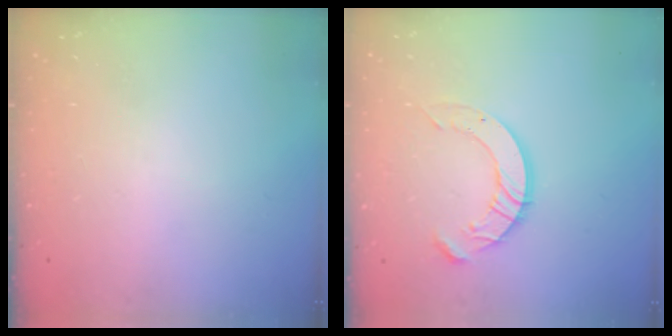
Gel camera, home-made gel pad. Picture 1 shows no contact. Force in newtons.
{"total": 8.3, "press": 8.3, "slide": 0.8}